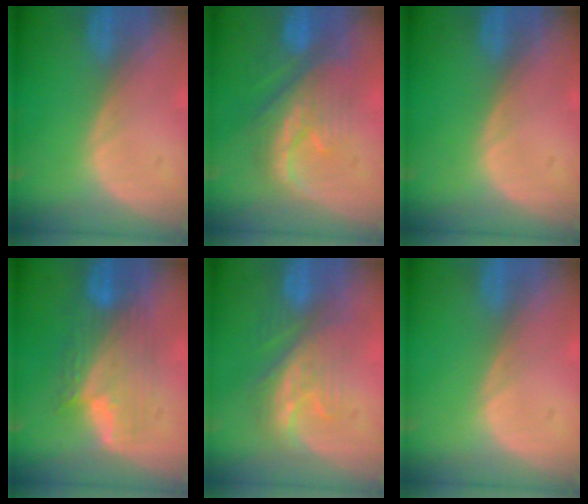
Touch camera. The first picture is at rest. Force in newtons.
{"total": 8.4, "press": 8.3, "slide": 1.4}
{"total": 0.0}
{"total": 7.7, "press": 7.6, "slide": 0.7}
{"total": 7.7, "press": 7.5, "slide": 1.5}
{"total": 0.0}